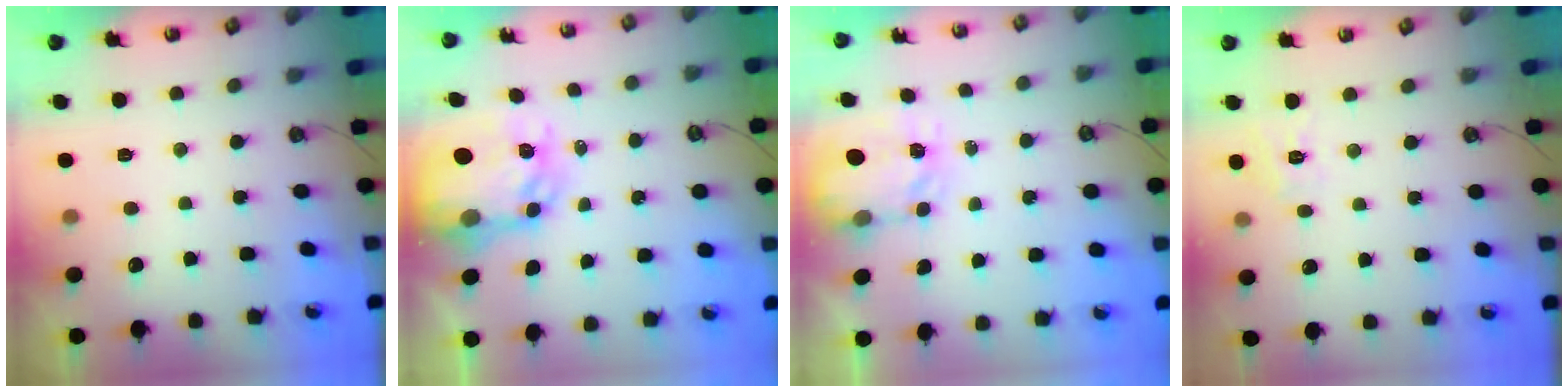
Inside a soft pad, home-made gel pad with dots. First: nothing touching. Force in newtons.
{"total": 7.7, "press": 7.7, "slide": 0.7}
{"total": 3.5, "press": 3.5, "slide": 0.3}
{"total": 5.9, "press": 5.9, "slide": 0.4}